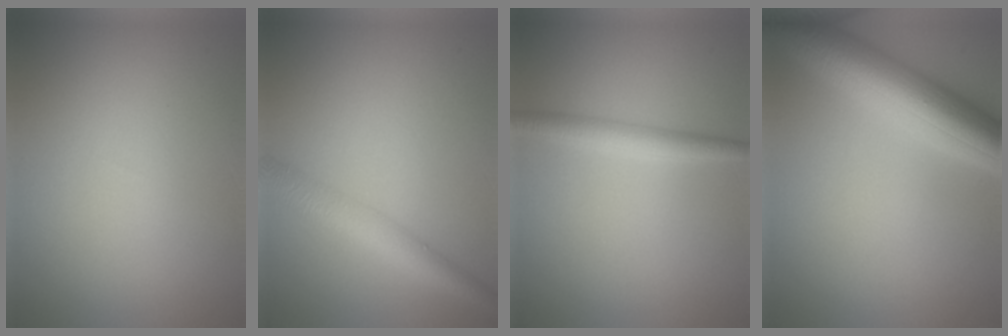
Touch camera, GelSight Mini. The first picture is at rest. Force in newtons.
{"total": 4.2, "press": 4.2, "slide": 0.1}
{"total": 2.4, "press": 2.4, "slide": 0.1}
{"total": 8.5, "press": 8.5, "slide": 0.2}